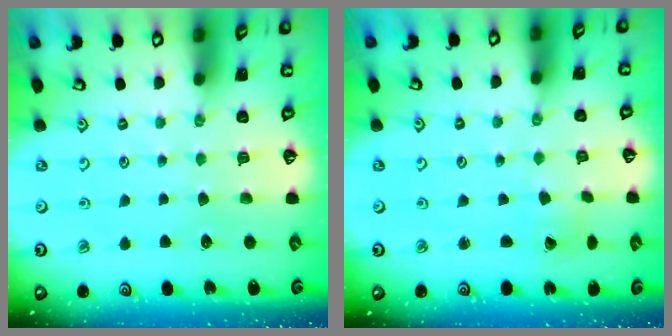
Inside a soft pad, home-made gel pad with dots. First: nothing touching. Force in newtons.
{"total": 0.9, "press": 0.9, "slide": 0.0}